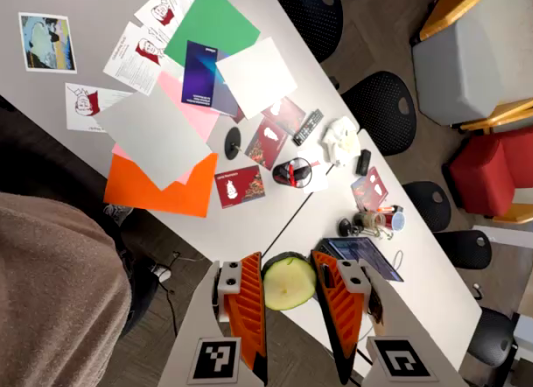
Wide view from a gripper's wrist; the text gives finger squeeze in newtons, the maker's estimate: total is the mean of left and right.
{"total": 11.8, "left": 12.4, "right": 11.3}